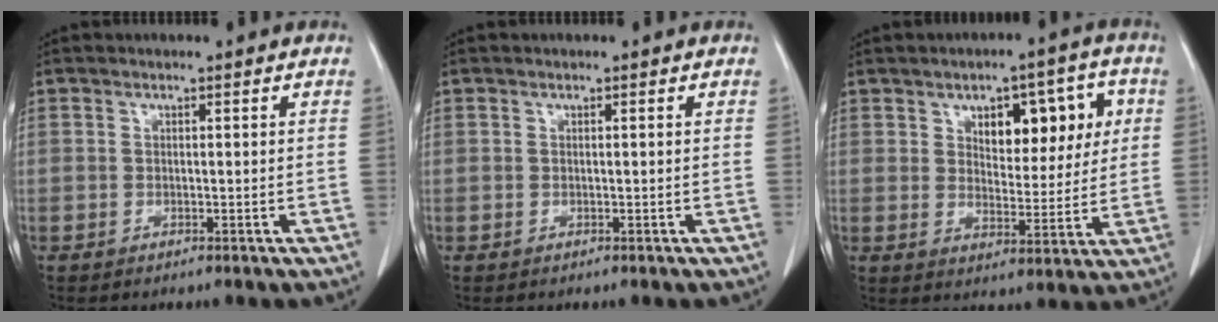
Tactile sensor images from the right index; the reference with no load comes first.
{"total": 0.0}
{"total": 12.1, "force": [4.0, 5.9, 9.8], "torque": [-0.134, 0.025, 0.067]}